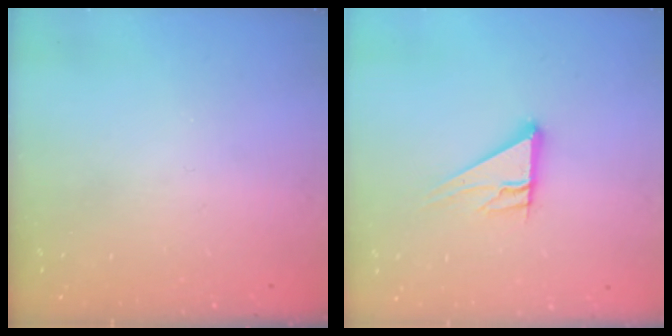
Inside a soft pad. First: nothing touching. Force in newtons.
{"total": 10.2, "press": 10.2, "slide": 1.0}